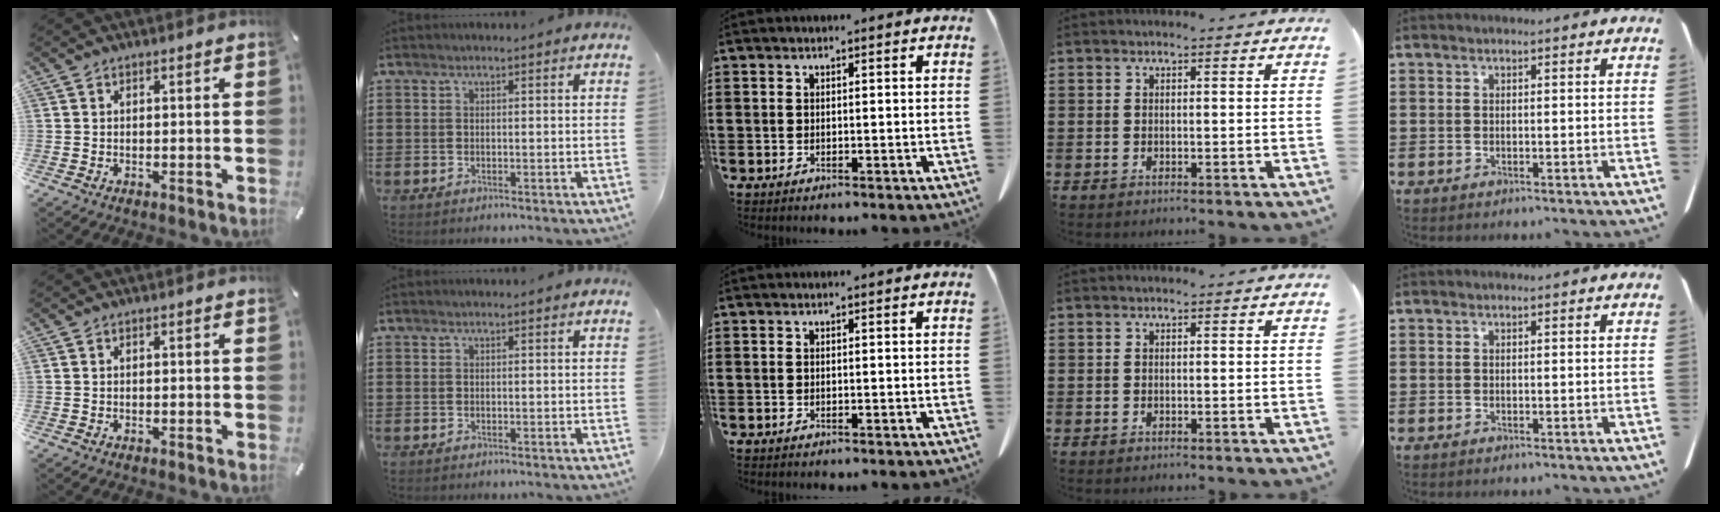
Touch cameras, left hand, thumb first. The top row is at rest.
{}